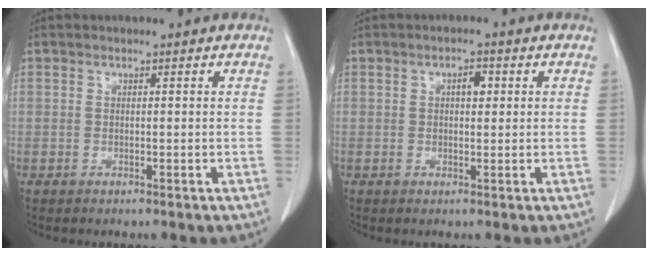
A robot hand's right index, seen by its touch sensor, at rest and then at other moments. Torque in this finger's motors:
{"motor_torque": [0.31, -0.05, 0.21, 0.03]}